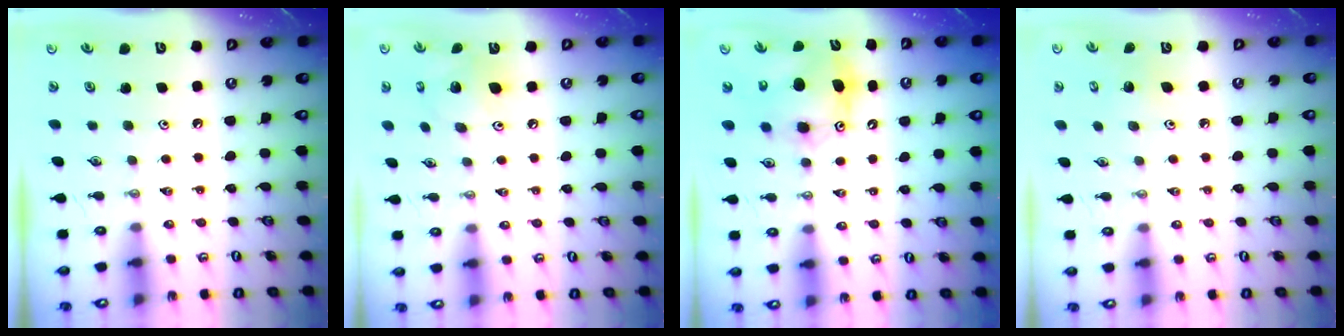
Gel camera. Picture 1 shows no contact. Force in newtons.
{"total": 11.3, "press": 11.2, "slide": 1.0}
{"total": 9.4, "press": 9.4, "slide": 0.6}
{"total": 3.5, "press": 3.5, "slide": 0.2}